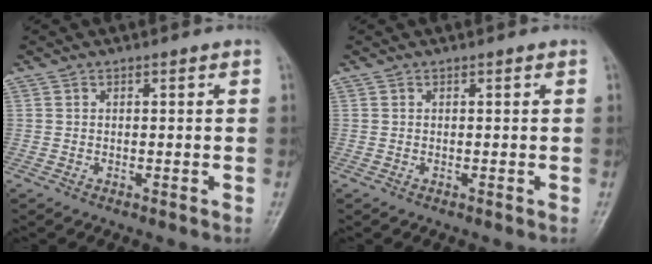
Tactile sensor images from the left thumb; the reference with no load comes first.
{"total": 0.0}